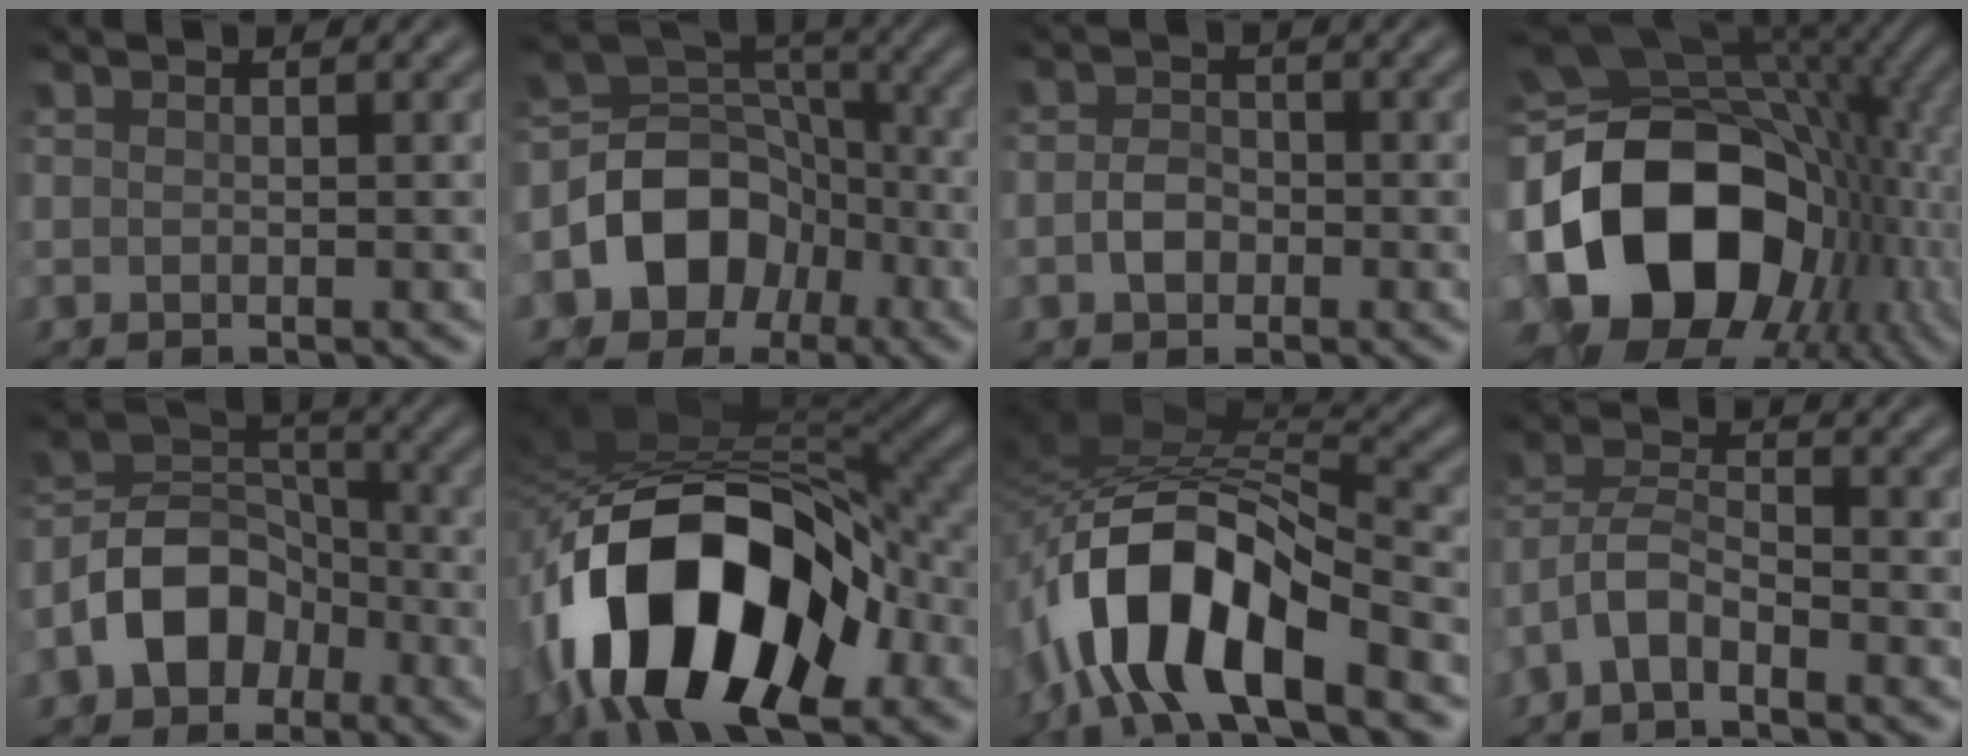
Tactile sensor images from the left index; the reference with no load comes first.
{"total": 8.6, "force": [-2.8, 6.8, 4.6], "torque": [-0.079, 0.016, -0.058]}
{"total": 1.9, "force": [-0.7, 1.3, 1.2], "torque": [-0.027, 0.006, -0.016]}
{"total": 18.8, "force": [-2.1, 13.7, 12.7], "torque": [-0.253, -0.016, -0.020]}
{"total": 7.8, "force": [-3.7, 5.4, 4.3], "torque": [-0.074, 0.010, -0.076]}
{"total": 16.7, "force": [-5.6, 8.6, 13.2], "torque": [-0.238, 0.002, -0.101]}
{"total": 12.2, "force": [-5.4, 4.6, 9.9], "torque": [-0.198, 0.008, -0.099]}
{"total": 3.8, "force": [-2.6, 1.2, 2.4], "torque": [-0.054, 0.015, -0.058]}